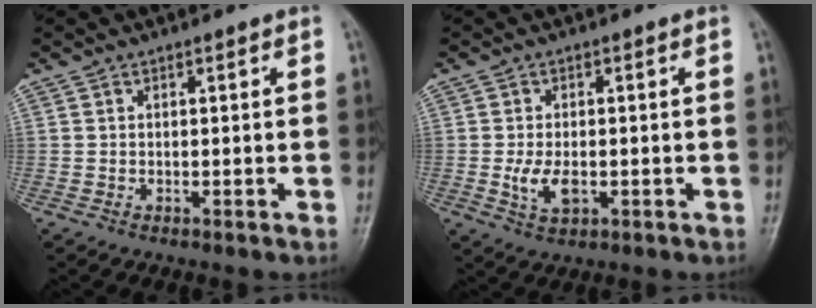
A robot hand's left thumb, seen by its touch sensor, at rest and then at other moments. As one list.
[{"total": 4.7, "force": [-1.0, 2.6, 3.8], "torque": [-0.072, -0.004, -0.016]}]